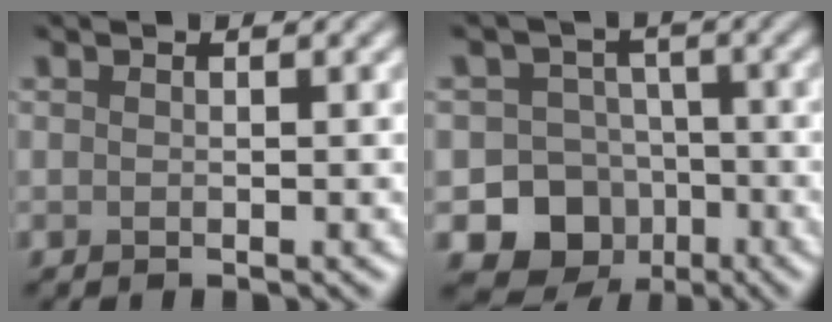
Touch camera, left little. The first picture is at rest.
{"total": 10.3, "force": [-4.7, 8.9, 2.3], "torque": [-0.005, -0.030, -0.089]}